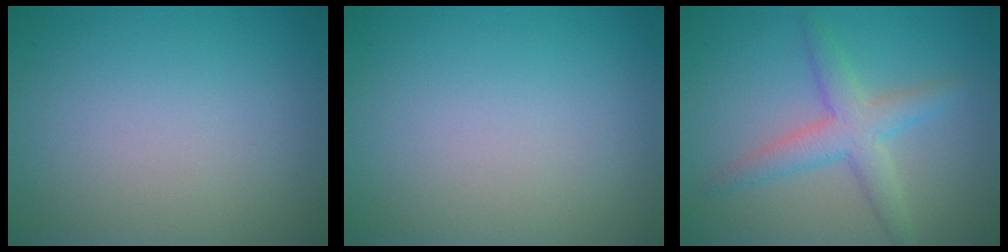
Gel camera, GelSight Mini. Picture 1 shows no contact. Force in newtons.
{"total": 0.0}
{"total": 3.7, "press": 3.7, "slide": 0.1}